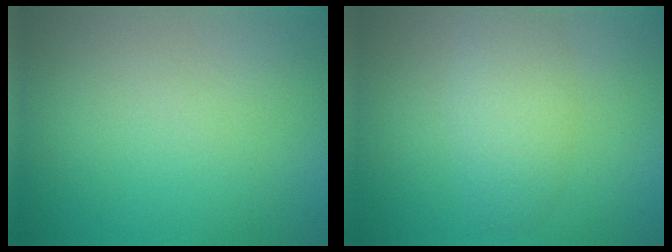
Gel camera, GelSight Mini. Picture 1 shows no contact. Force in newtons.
{"total": 3.7, "press": 3.7, "slide": 0.0}